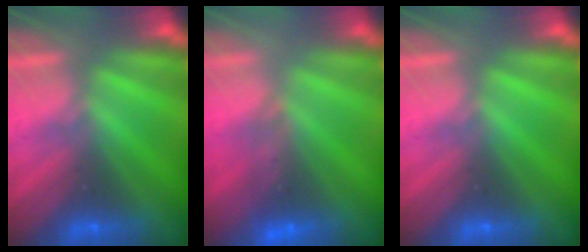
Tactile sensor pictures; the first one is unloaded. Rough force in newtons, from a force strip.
{"total": 3.8}
{"total": 0.0}